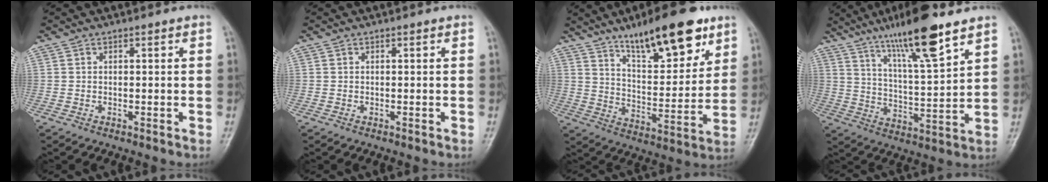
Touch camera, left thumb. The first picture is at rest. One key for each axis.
{"total": 0.0}
{"total": 17.8, "fx": 11.7, "fy": 5.7, "fz": 12.2, "tx": -0.152, "ty": -0.062, "tz": 0.194}
{"total": 15.3, "fx": 10.2, "fy": 2.2, "fz": 11.2, "tx": -0.186, "ty": -0.052, "tz": 0.182}